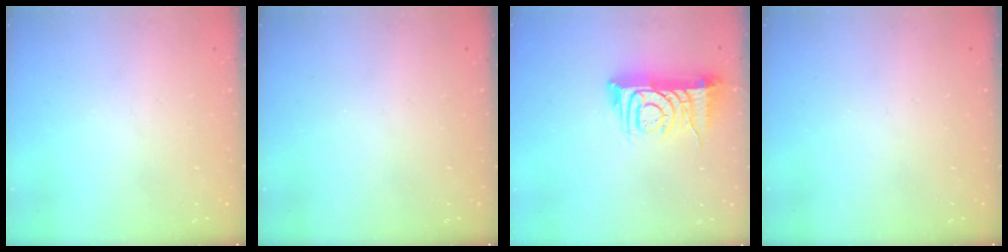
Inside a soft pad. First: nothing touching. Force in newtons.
{"total": 0.0}
{"total": 11.0, "press": 11.0, "slide": 0.9}
{"total": 0.0}